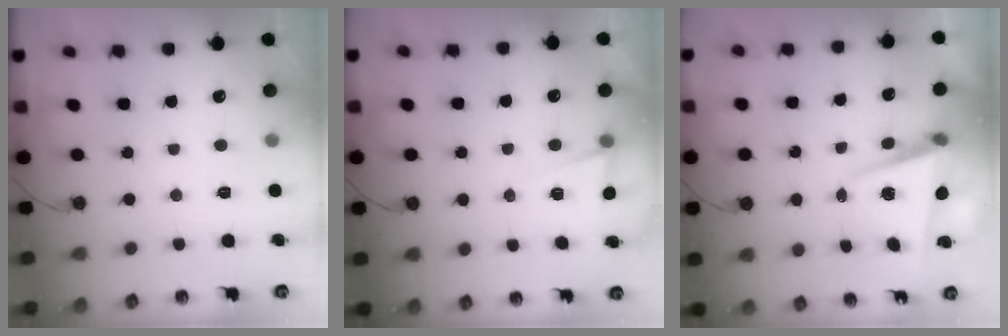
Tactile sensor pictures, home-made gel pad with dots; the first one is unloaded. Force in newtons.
{"total": 3.0, "press": 2.7, "slide": 1.2}
{"total": 4.8, "press": 4.7, "slide": 1.1}